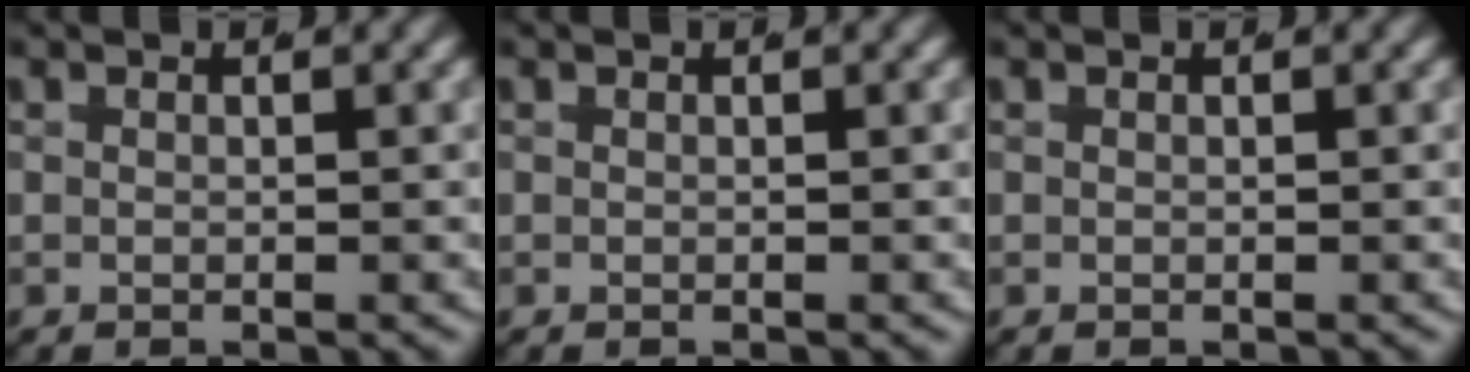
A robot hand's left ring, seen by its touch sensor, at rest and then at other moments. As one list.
[{"total": 0.0}, {"total": 0.0}]